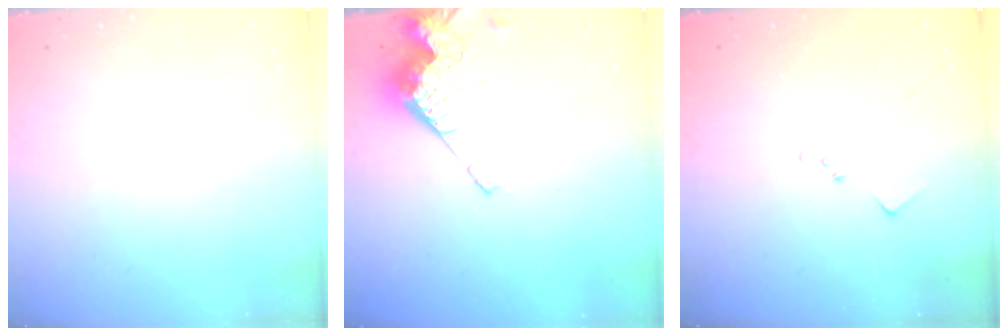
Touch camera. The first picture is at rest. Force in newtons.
{"total": 9.0, "press": 9.0, "slide": 0.2}
{"total": 6.3, "press": 6.3, "slide": 0.9}